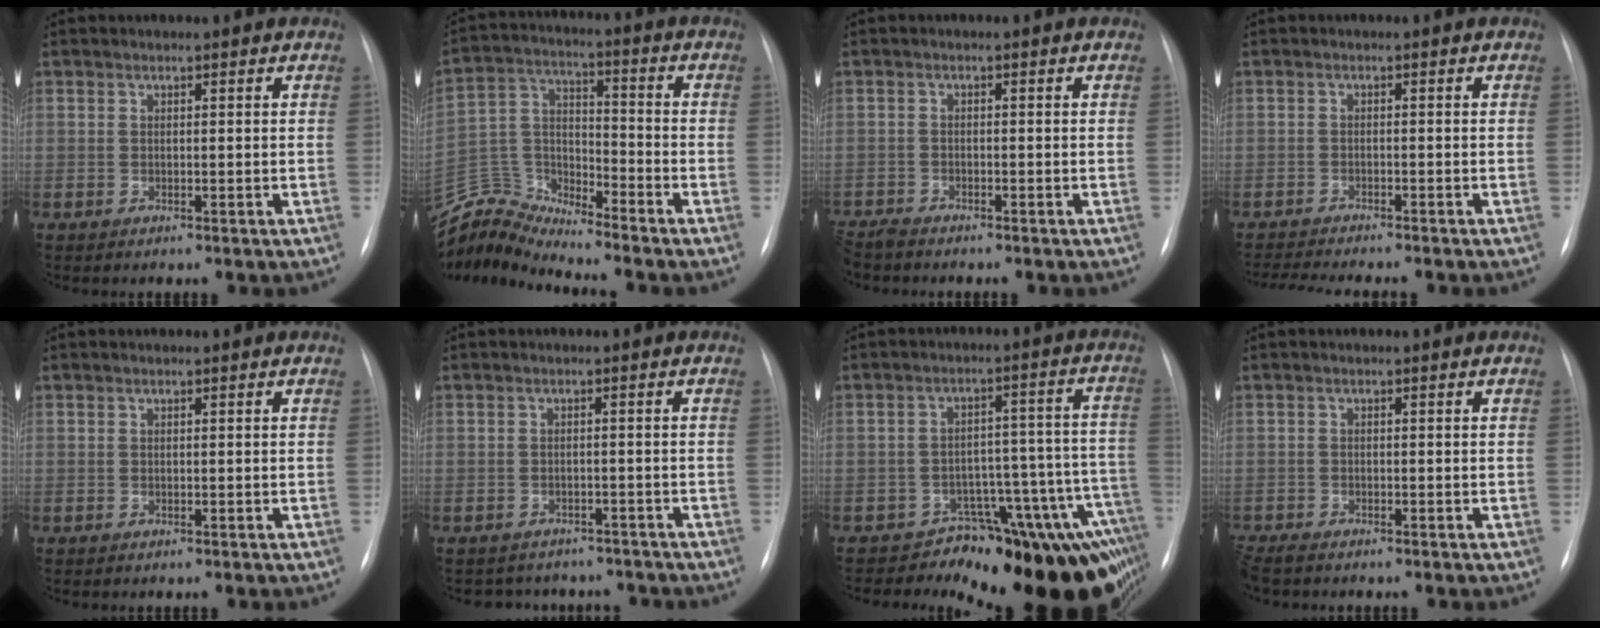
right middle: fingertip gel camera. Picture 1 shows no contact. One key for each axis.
{"total": 9.2, "fx": -9.1, "fy": 0.0, "fz": -0.6, "tx": 0.002, "ty": 0.045, "tz": -0.180}
{"total": 2.6, "fx": -2.5, "fy": 0.1, "fz": 0.5, "tx": -0.008, "ty": -0.013, "tz": -0.049}
{"total": 7.3, "fx": -6.5, "fy": -0.9, "fz": 3.0, "tx": -0.039, "ty": -0.017, "tz": -0.105}
{"total": 0.0}
{"total": 7.6, "fx": -6.8, "fy": 3.2, "fz": 0.4, "tx": -0.003, "ty": 0.018, "tz": -0.076}
{"total": 14.2, "fx": -11.2, "fy": 3.2, "fz": 8.1, "tx": -0.009, "ty": 0.069, "tz": -0.139}
{"total": 2.6, "fx": -2.4, "fy": 0.4, "fz": 1.0, "tx": -0.021, "ty": -0.011, "tz": -0.044}